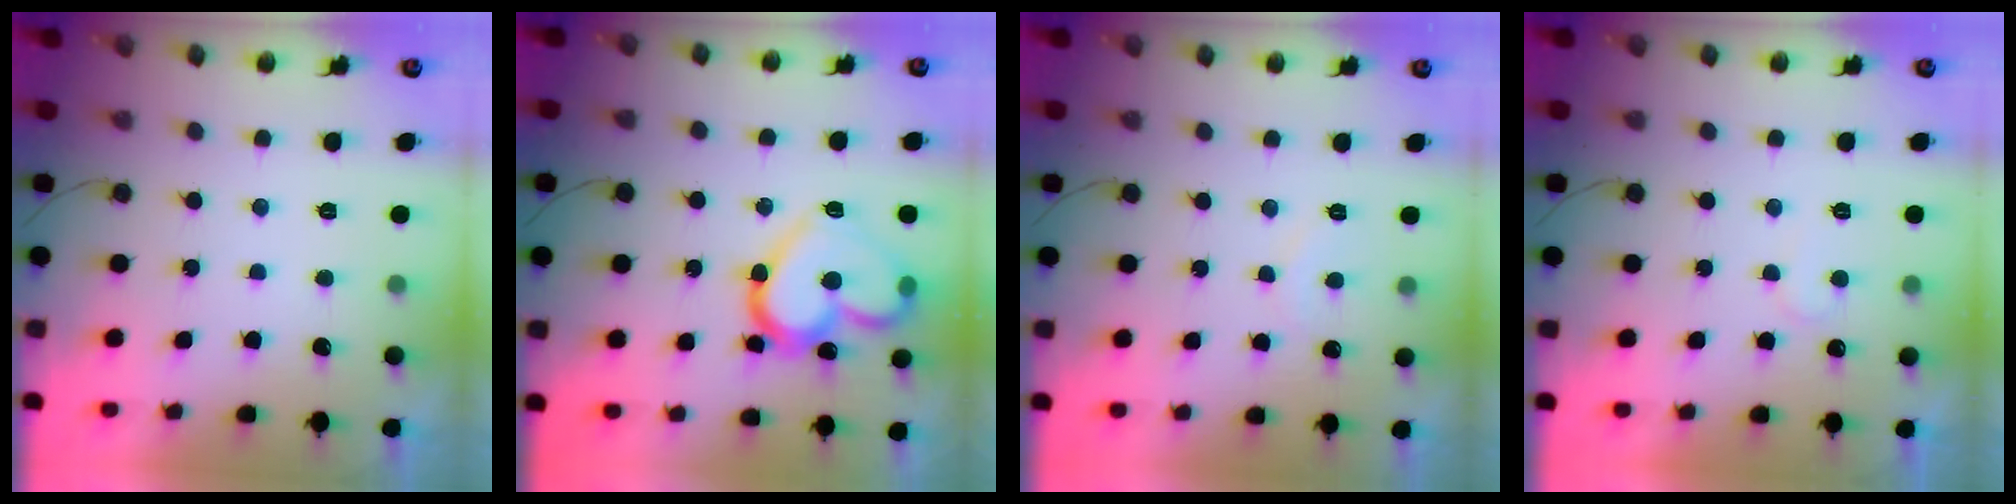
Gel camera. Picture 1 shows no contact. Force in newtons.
{"total": 18.2, "press": 18.1, "slide": 1.6}
{"total": 5.2, "press": 5.1, "slide": 0.4}
{"total": 5.4, "press": 5.4, "slide": 0.4}